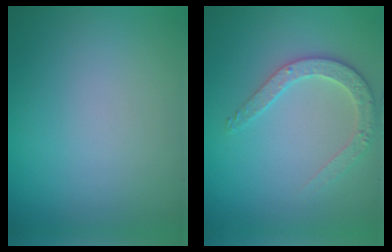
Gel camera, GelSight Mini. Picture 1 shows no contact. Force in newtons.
{"total": 2.7, "press": 2.7, "slide": 0.3}